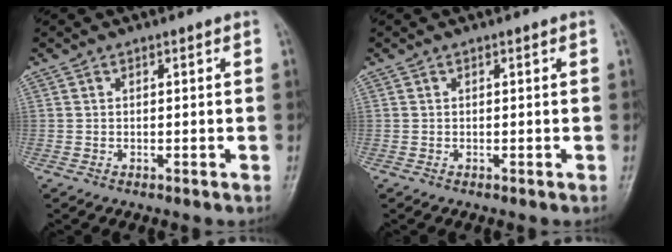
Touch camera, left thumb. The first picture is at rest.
{"total": 0.0}